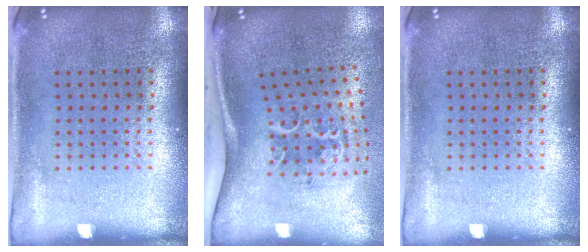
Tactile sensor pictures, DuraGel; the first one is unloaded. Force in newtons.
{"total": 2.2, "press": 1.4, "slide": 1.7}
{"total": 0.0}